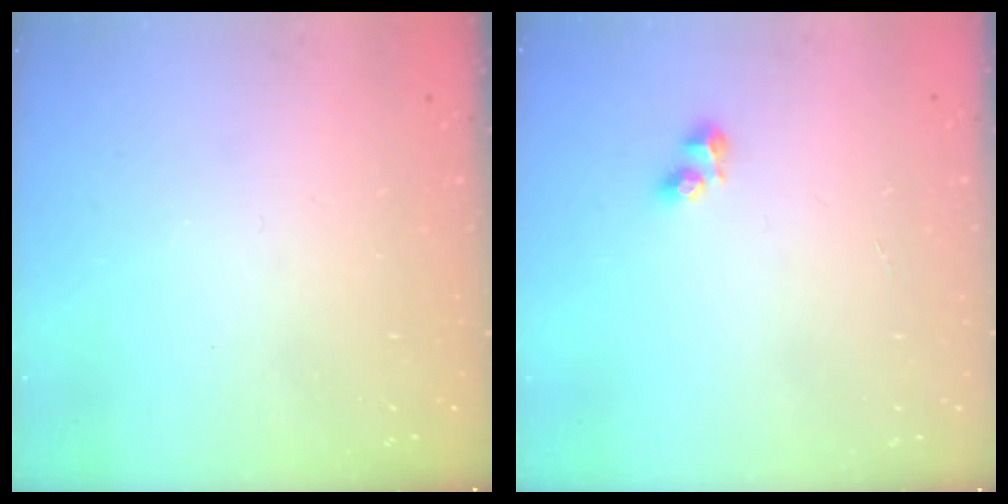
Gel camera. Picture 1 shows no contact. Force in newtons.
{"total": 3.3, "press": 3.2, "slide": 1.0}